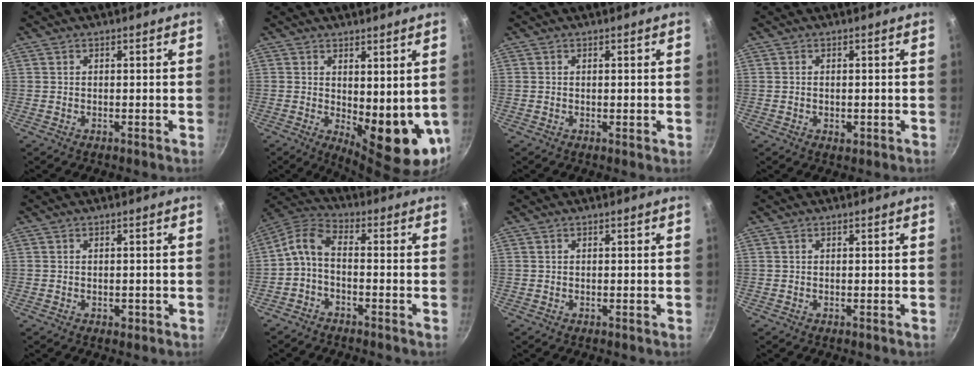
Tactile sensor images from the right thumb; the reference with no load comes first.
{"total": 12.1, "force": [0.7, 5.2, 10.9], "torque": [-0.123, -0.028, 0.025]}
{"total": 0.7, "force": [0.1, 0.2, 0.7], "torque": [-0.009, -0.001, 0.000]}
{"total": 1.7, "force": [-0.4, 1.2, 1.2], "torque": [-0.017, -0.001, -0.006]}
{"total": 1.2, "force": [-0.4, 0.8, 0.8], "torque": [-0.010, 0.002, -0.004]}
{"total": 6.3, "force": [-1.9, 3.2, 5.1], "torque": [-0.124, 0.039, -0.049]}
{"total": 0.0}
{"total": 0.0}